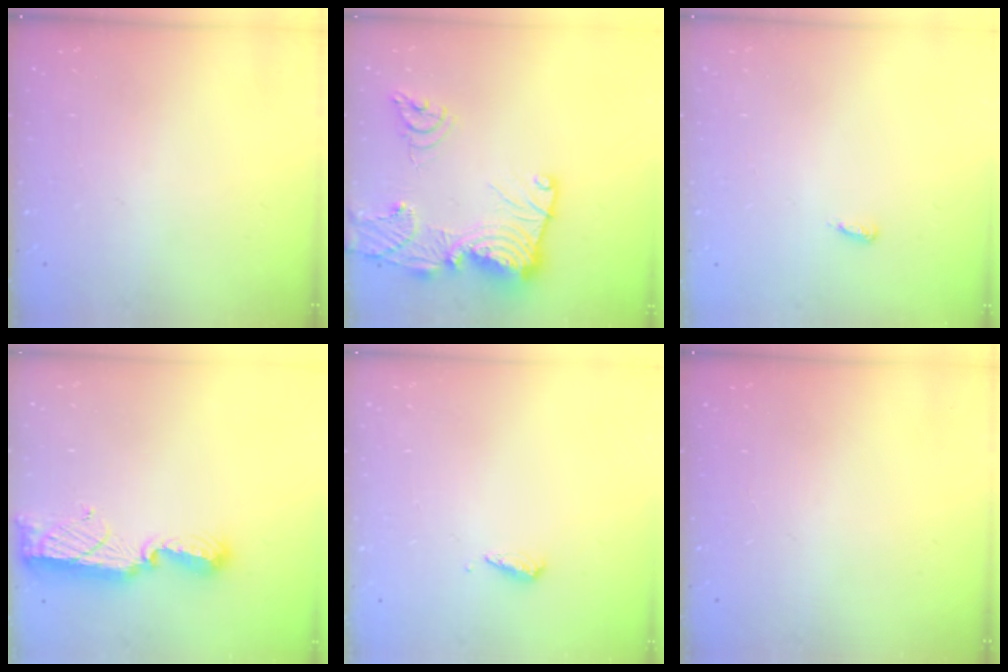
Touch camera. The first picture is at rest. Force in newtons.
{"total": 21.8, "press": 21.7, "slide": 2.3}
{"total": 3.7, "press": 3.7, "slide": 0.2}
{"total": 10.8, "press": 10.5, "slide": 2.5}
{"total": 3.0, "press": 3.0, "slide": 0.2}
{"total": 0.0}